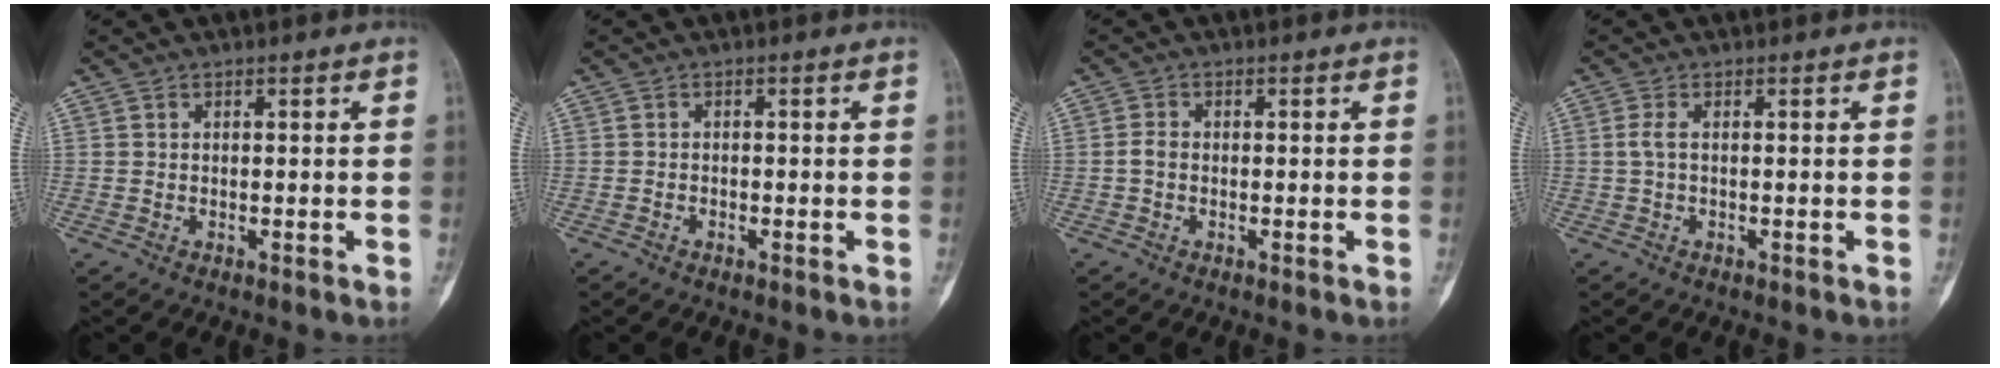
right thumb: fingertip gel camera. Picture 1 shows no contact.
{"total": 0.6, "force": [-0.4, 0.4, 0.2], "torque": [-0.002, 0.002, -0.011]}
{"total": 1.6, "force": [-0.4, 1.1, 1.1], "torque": [-0.022, 0.002, -0.012]}
{"total": 1.6, "force": [-0.1, 0.5, 1.5], "torque": [-0.040, -0.001, -0.003]}